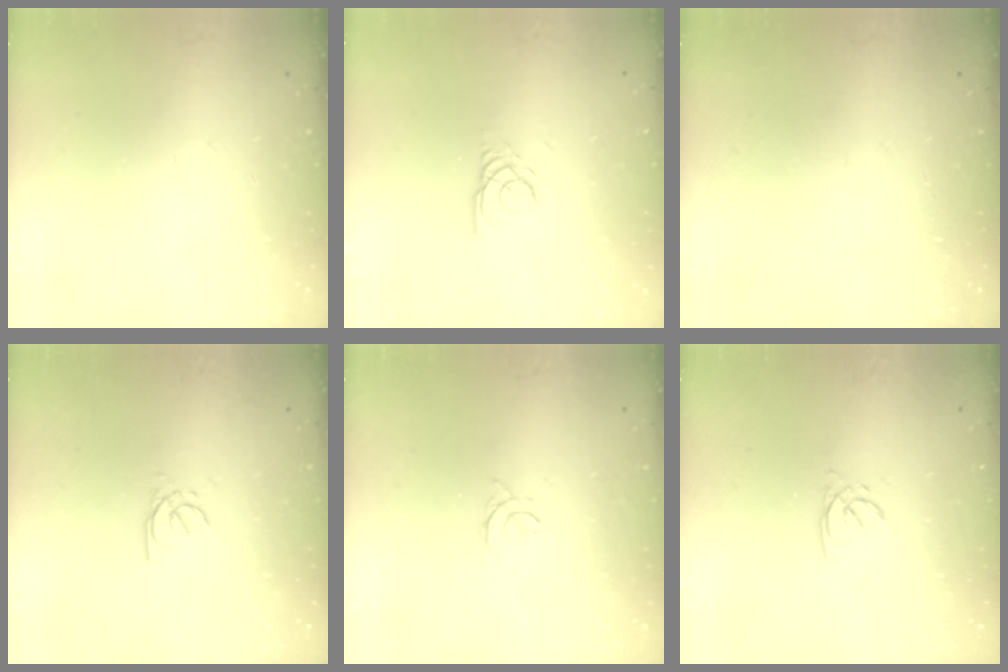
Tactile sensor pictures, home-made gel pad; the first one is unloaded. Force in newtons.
{"total": 2.9, "press": 2.9, "slide": 0.1}
{"total": 0.0}
{"total": 2.1, "press": 2.0, "slide": 0.6}
{"total": 2.4, "press": 2.3, "slide": 0.6}
{"total": 2.6, "press": 2.6, "slide": 0.2}